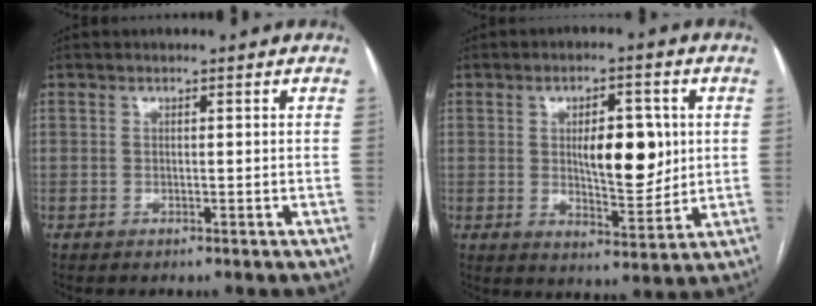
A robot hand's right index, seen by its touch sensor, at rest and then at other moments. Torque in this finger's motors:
{"motor_torque": [0.38, 0.30, 0.33, 0.11]}